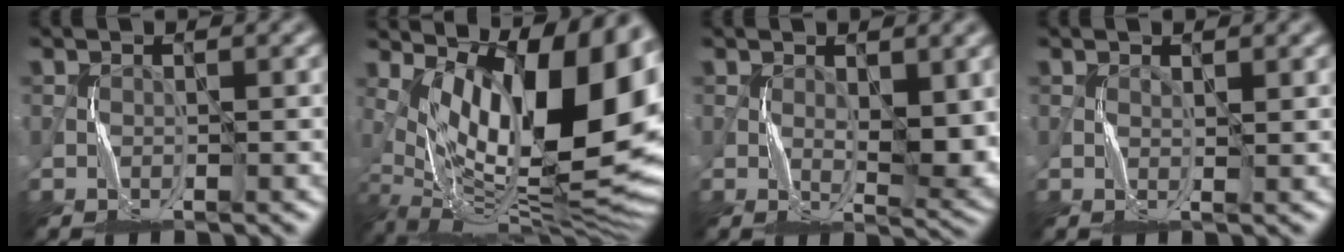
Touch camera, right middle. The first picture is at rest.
{"total": 17.0, "force": [2.2, 6.7, 15.5], "torque": [-0.219, 0.009, 0.044]}
{"total": 4.1, "force": [0.7, 1.6, 3.7], "torque": [-0.062, -0.008, 0.017]}
{"total": 0.8, "force": [0.4, 0.1, 0.7], "torque": [-0.013, -0.001, 0.009]}